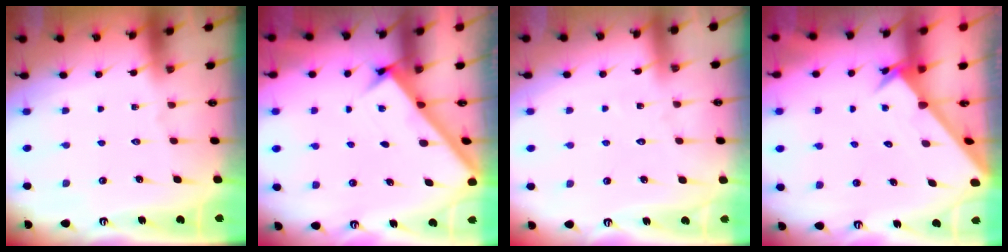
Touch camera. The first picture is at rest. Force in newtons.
{"total": 2.8, "press": 2.7, "slide": 0.4}
{"total": 2.6, "press": 2.6, "slide": 0.2}
{"total": 2.4, "press": 2.4, "slide": 0.2}